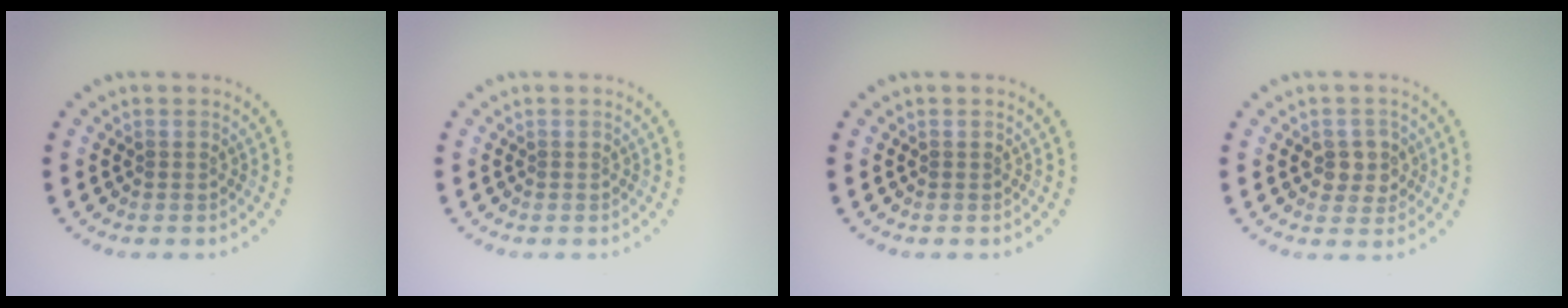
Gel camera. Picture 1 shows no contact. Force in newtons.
{"total": 0.0}
{"total": 0.0}
{"total": 2.5, "press": 2.4, "slide": 0.6}